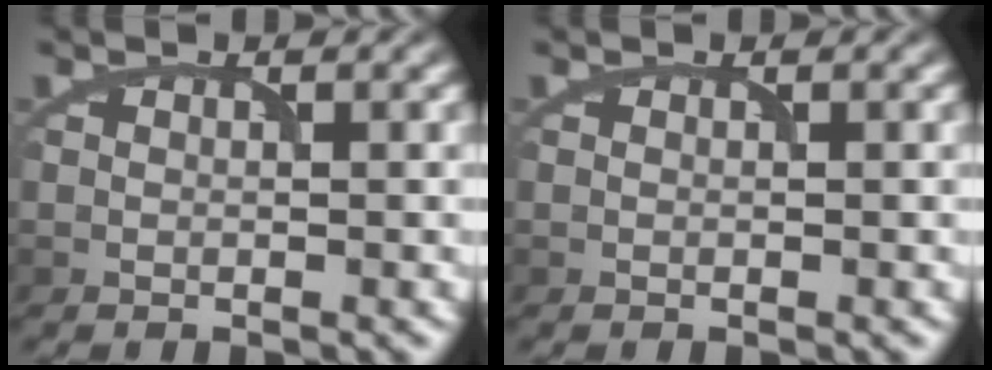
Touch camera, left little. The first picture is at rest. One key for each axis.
{"total": 0.0}